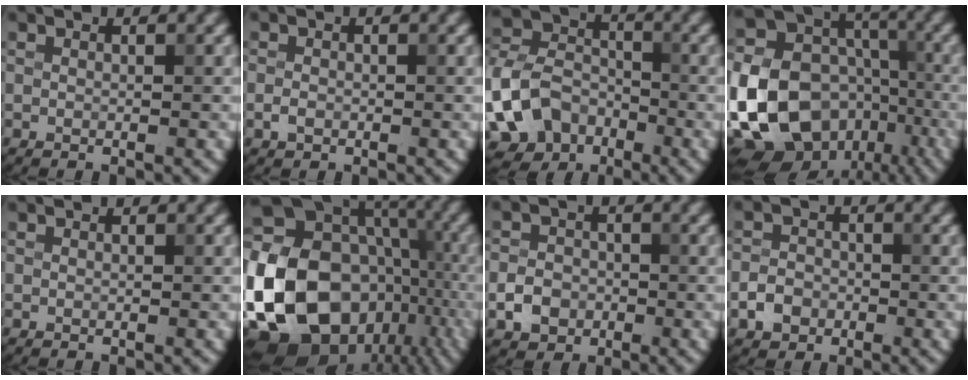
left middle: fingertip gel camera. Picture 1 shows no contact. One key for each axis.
{"total": 1.1, "fx": -0.4, "fy": 0.8, "fz": 0.6, "tx": -0.010, "ty": -0.001, "tz": -0.010}
{"total": 9.2, "fx": -4.0, "fy": 6.9, "fz": 4.7, "tx": -0.098, "ty": -0.007, "tz": -0.090}
{"total": 18.8, "fx": -5.5, "fy": 14.7, "fz": 10.2, "tx": -0.217, "ty": -0.015, "tz": -0.100}
{"total": 0.0}
{"total": 24.0, "fx": -6.6, "fy": 19.3, "fz": 12.7, "tx": -0.239, "ty": -0.029, "tz": -0.141}
{"total": 2.8, "fx": -1.0, "fy": 2.3, "fz": 1.1, "tx": -0.016, "ty": 0.002, "tz": -0.020}
{"total": 2.4, "fx": -1.1, "fy": 1.9, "fz": 0.9, "tx": -0.009, "ty": 0.003, "tz": -0.023}